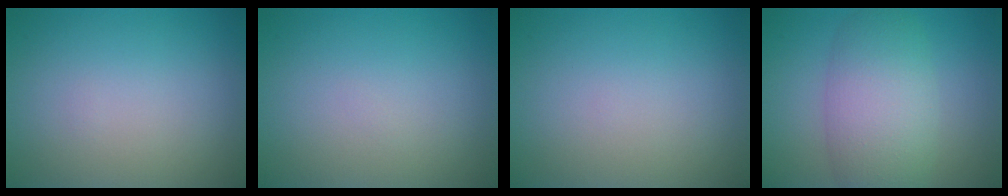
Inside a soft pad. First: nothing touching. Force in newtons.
{"total": 0.0}
{"total": 0.0}
{"total": 6.5, "press": 6.5, "slide": 0.2}